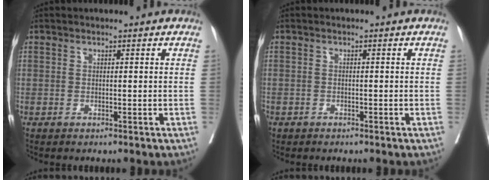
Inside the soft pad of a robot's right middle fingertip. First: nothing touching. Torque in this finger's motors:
{"motor_torque": [1.07, -1.06, 1.05, 0.21]}